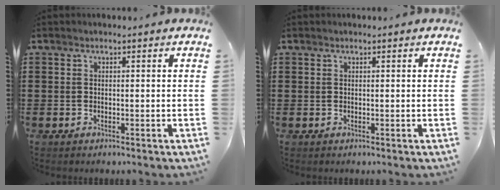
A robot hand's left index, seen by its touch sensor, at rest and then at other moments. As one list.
[{"total": 0.0}]